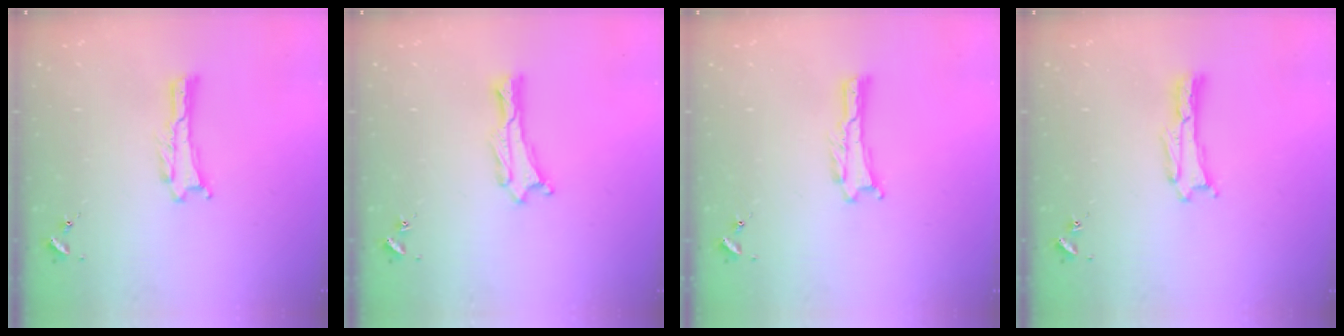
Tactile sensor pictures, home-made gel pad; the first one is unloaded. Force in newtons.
{"total": 0.8, "press": 0.7, "slide": 0.2}
{"total": 0.0}
{"total": 0.0}